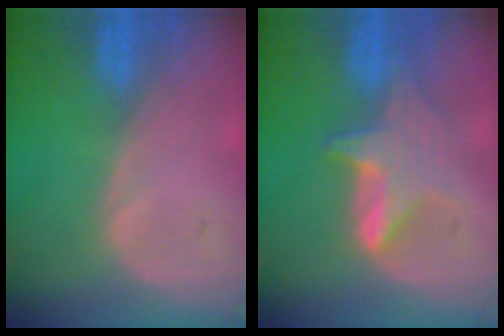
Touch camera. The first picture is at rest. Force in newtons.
{"total": 5.9, "press": 5.9, "slide": 0.4}